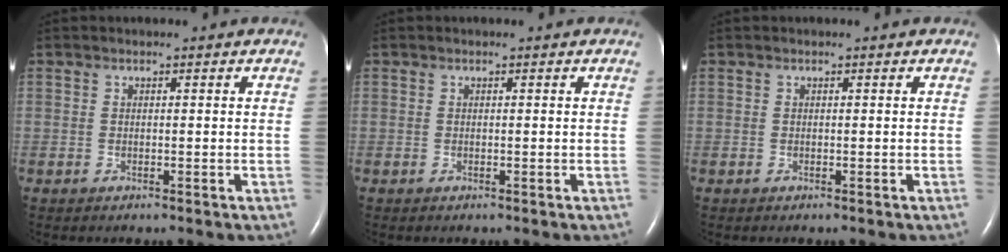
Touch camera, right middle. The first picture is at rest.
{"total": 0.0}
{"total": 0.0}